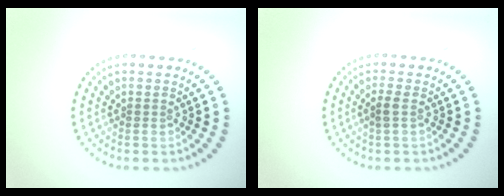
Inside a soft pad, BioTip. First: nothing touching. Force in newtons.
{"total": 1.0, "press": 0.8, "slide": 0.5}